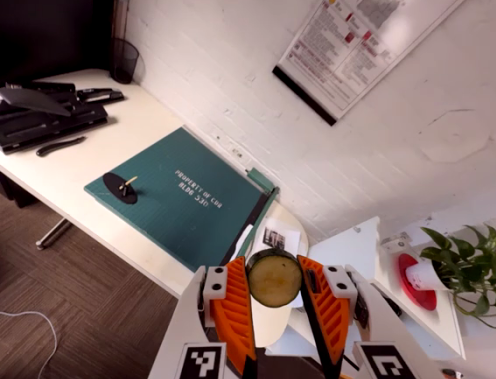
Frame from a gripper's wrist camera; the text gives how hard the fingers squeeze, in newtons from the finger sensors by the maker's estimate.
{"total": 9.1, "left": 8.6, "right": 9.7}